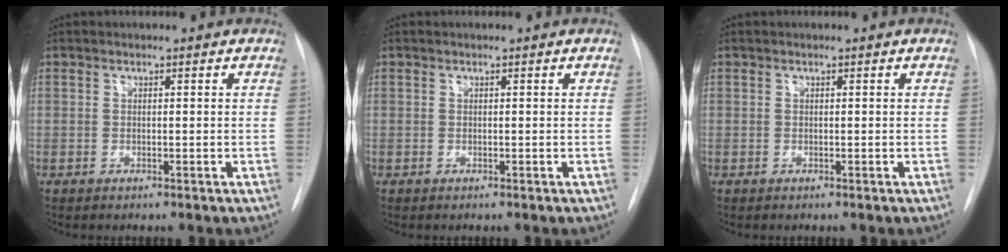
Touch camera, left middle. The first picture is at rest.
{"total": 0.0}
{"total": 0.0}